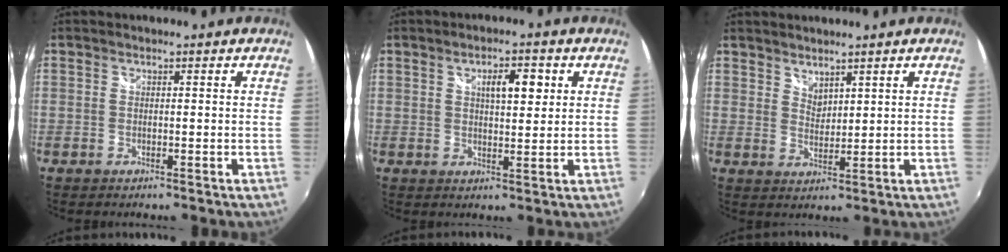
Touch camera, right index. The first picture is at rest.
{"total": 5.4, "force": [2.0, 1.9, 4.7], "torque": [-0.071, 0.009, 0.033]}
{"total": 3.0, "force": [2.8, 1.0, 0.8], "torque": [-0.008, -0.001, 0.050]}